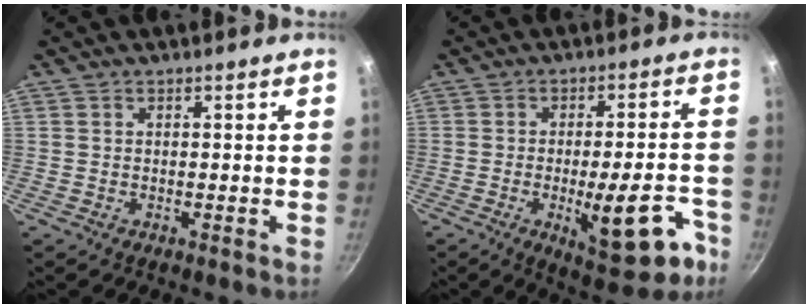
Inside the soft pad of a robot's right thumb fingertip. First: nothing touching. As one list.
[{"total": 15.1, "force": [-5.9, 5.5, 12.8], "torque": [-0.138, 0.028, -0.071]}]